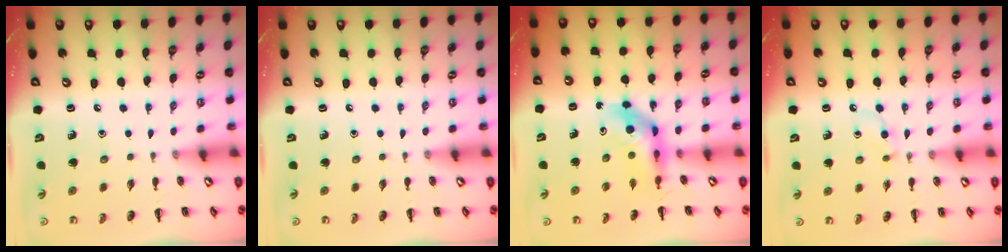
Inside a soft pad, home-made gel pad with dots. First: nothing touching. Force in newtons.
{"total": 0.0}
{"total": 5.2, "press": 5.1, "slide": 0.8}
{"total": 2.7, "press": 2.5, "slide": 1.2}